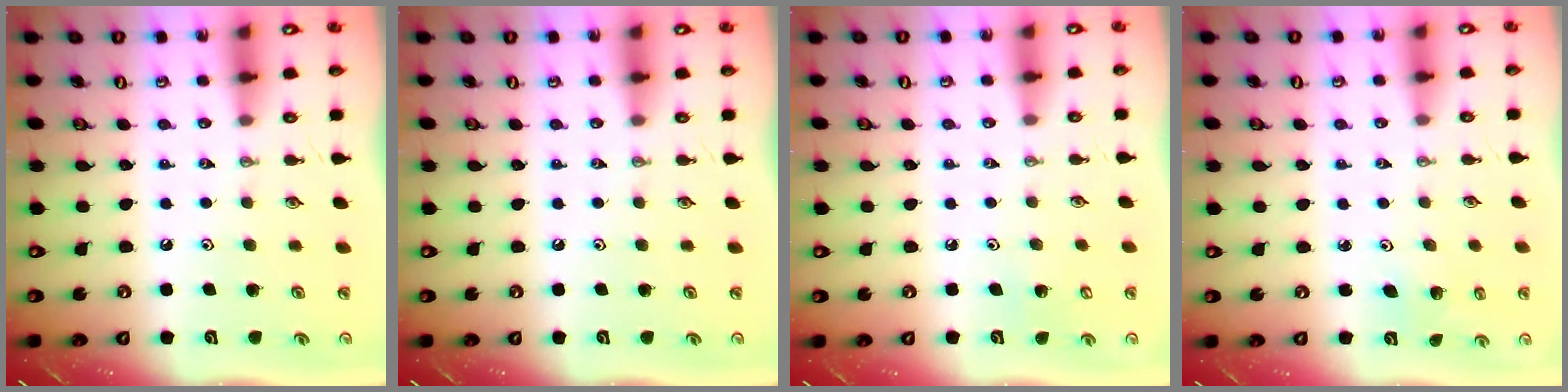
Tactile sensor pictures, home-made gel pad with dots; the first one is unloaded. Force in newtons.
{"total": 0.0}
{"total": 2.8, "press": 2.8, "slide": 0.2}
{"total": 1.9, "press": 1.9, "slide": 0.1}